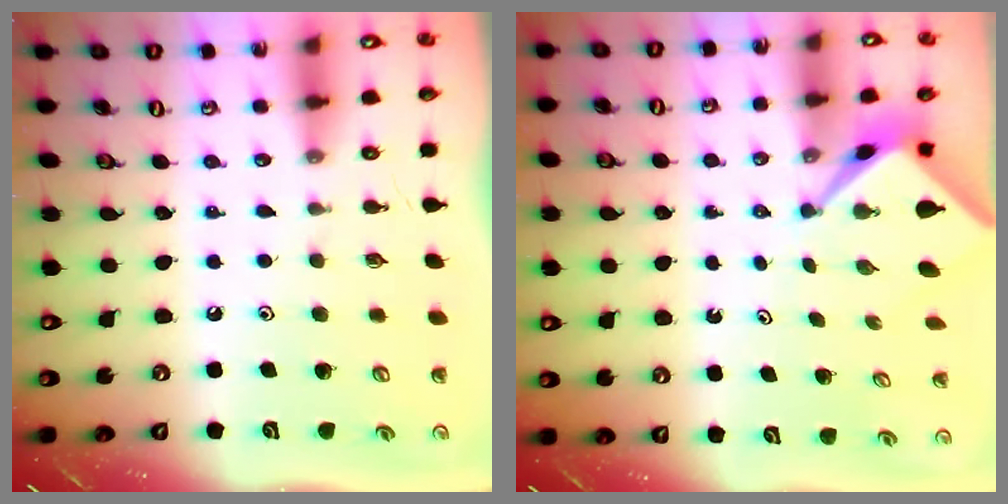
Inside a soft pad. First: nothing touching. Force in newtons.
{"total": 2.4, "press": 2.4, "slide": 0.3}